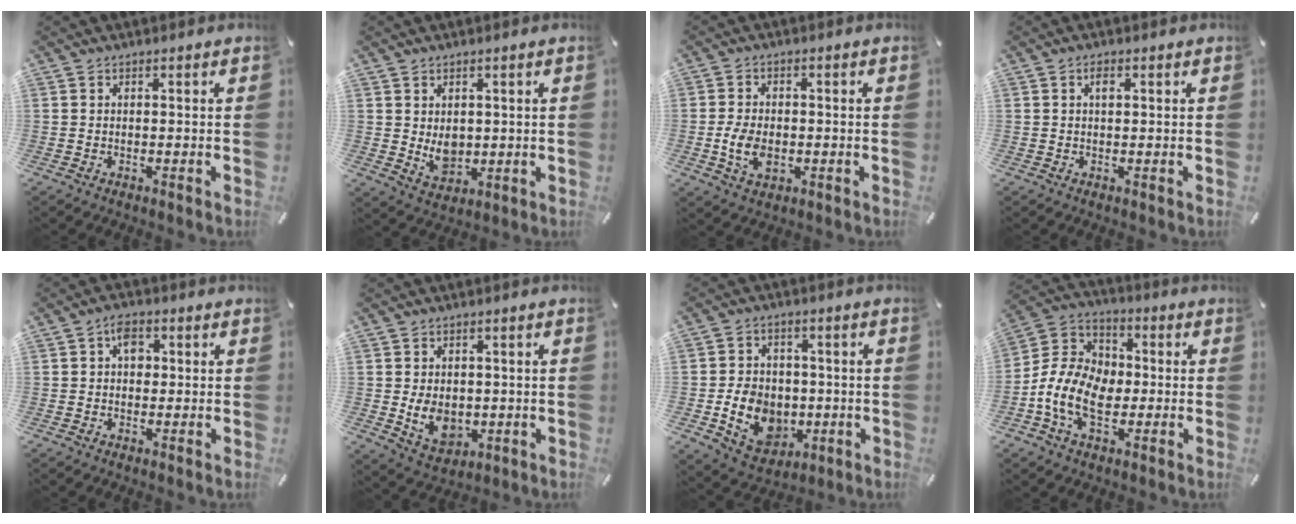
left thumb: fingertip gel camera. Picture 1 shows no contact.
{"total": 5.3, "force": [1.0, 4.5, 2.7], "torque": [-0.029, -0.013, 0.018]}
{"total": 6.9, "force": [-1.6, 4.6, 4.8], "torque": [-0.112, 0.002, -0.031]}
{"total": 1.5, "force": [0.5, 0.8, 1.2], "torque": [-0.019, 0.001, 0.006]}
{"total": 4.3, "force": [0.7, 3.1, 2.9], "torque": [-0.033, 0.000, 0.005]}
{"total": 8.2, "force": [-1.0, 6.6, 4.8], "torque": [-0.093, 0.000, -0.018]}
{"total": 11.8, "force": [-2.4, 9.5, 6.4], "torque": [-0.128, 0.014, -0.039]}
{"total": 12.3, "force": [-3.3, 9.1, 7.7], "torque": [-0.185, 0.013, -0.060]}